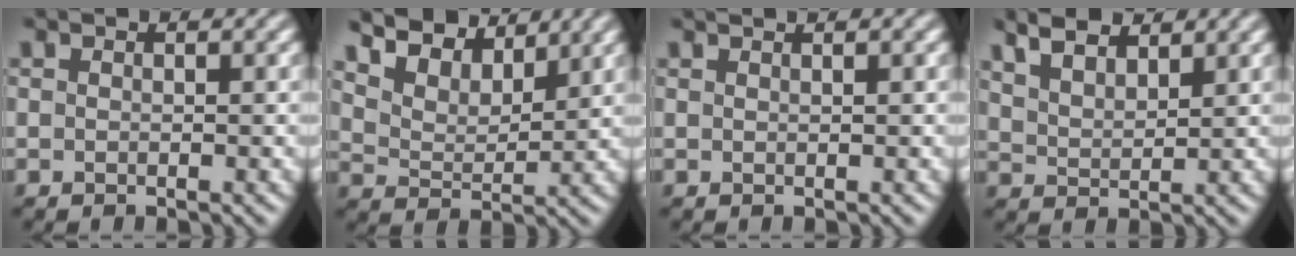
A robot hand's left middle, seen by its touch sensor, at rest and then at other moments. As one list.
[{"total": 8.0, "force": [7.0, 2.7, 2.8], "torque": [-0.074, 0.002, 0.119]}, {"total": 1.5, "force": [1.1, 0.6, 0.8], "torque": [0.001, -0.002, -0.001]}, {"total": 5.1, "force": [4.3, 1.7, 2.0], "torque": [-0.042, 0.023, 0.060]}]